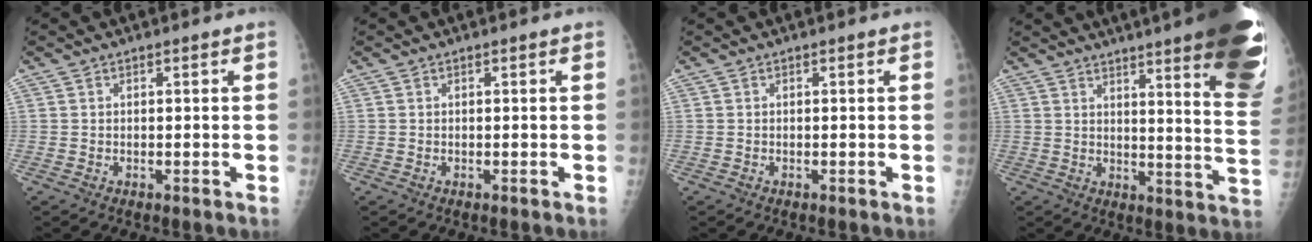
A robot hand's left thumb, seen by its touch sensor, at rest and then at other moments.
{"total": 0.0}
{"total": 0.0}
{"total": 25.4, "force": [16.7, 3.3, 18.8], "torque": [-0.185, -0.084, 0.201]}